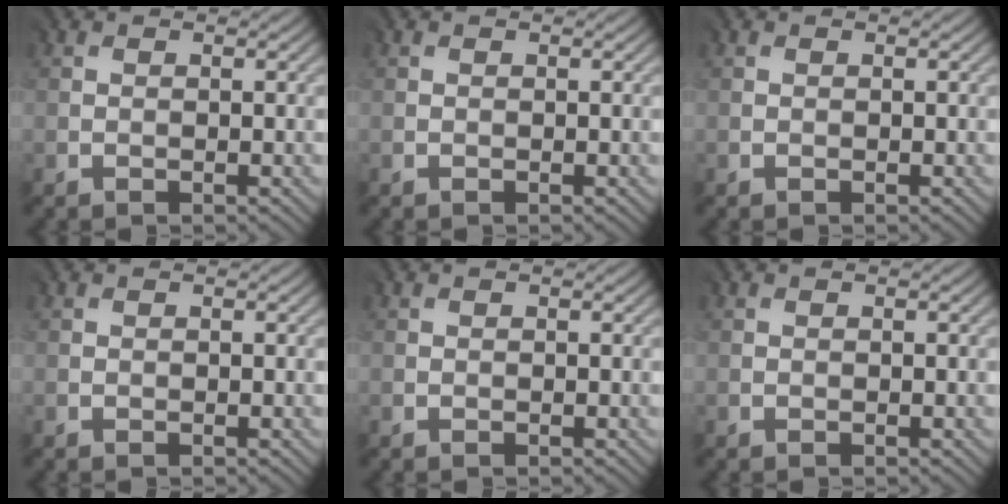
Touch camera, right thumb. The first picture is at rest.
{"total": 0.0}
{"total": 0.0}
{"total": 0.0}
{"total": 0.0}
{"total": 0.0}